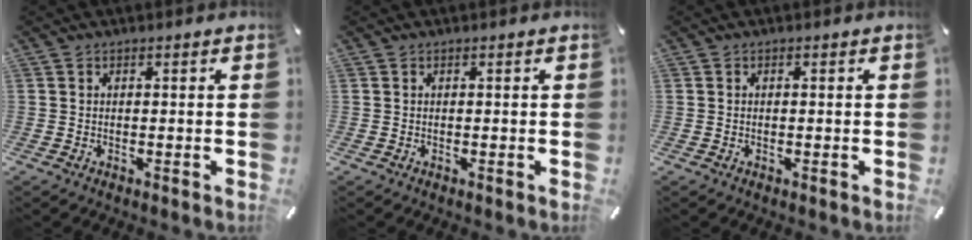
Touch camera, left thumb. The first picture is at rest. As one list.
[{"total": 0.0}, {"total": 0.5, "force": [-0.2, 0.2, 0.4], "torque": [-0.009, -0.001, -0.004]}]